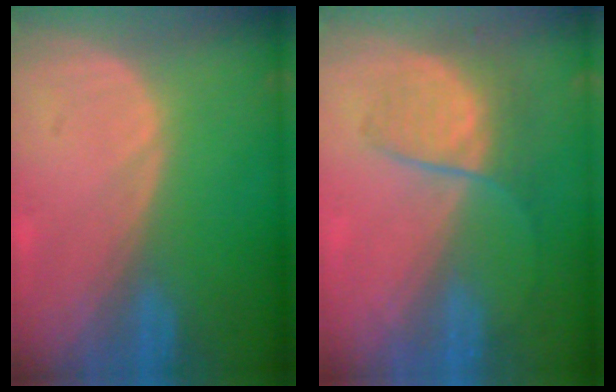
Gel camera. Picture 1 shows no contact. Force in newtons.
{"total": 6.4, "press": 6.0, "slide": 2.3}